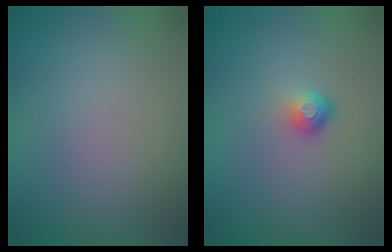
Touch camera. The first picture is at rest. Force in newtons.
{"total": 1.8, "press": 1.2, "slide": 1.3}